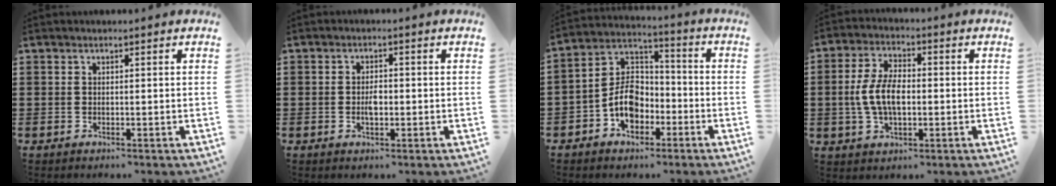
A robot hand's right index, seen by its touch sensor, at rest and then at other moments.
{"total": 2.5, "force": [-0.4, 1.1, 2.2], "torque": [-0.042, 0.003, -0.007]}
{"total": 8.4, "force": [-3.3, 5.9, 5.1], "torque": [-0.127, 0.012, -0.067]}
{"total": 7.3, "force": [-0.7, 3.7, 6.3], "torque": [-0.149, -0.001, -0.022]}